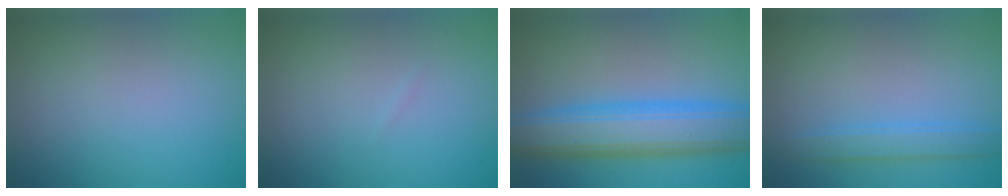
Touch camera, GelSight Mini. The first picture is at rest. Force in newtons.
{"total": 0.0}
{"total": 8.7, "press": 8.7, "slide": 0.2}
{"total": 2.6, "press": 2.6, "slide": 0.0}